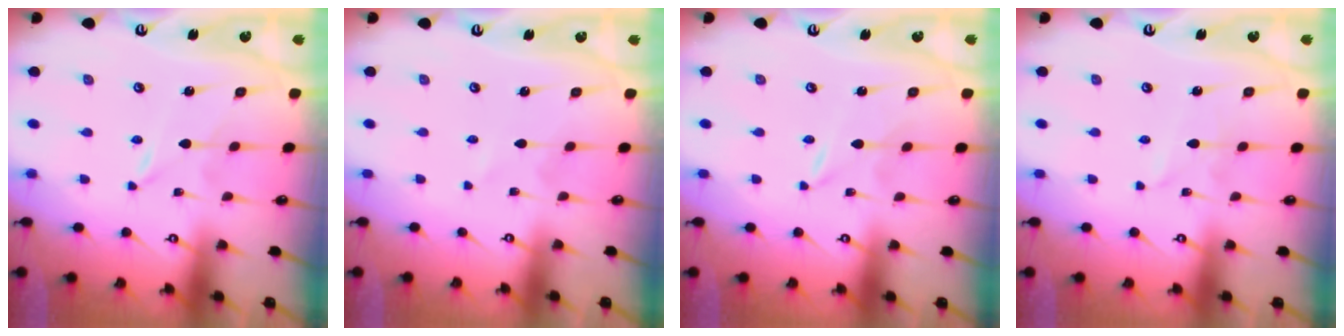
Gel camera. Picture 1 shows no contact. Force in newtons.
{"total": 0.0}
{"total": 0.0}
{"total": 1.9, "press": 1.9, "slide": 0.3}